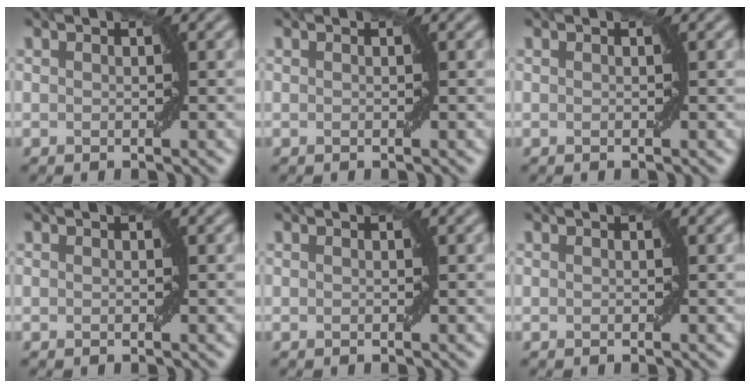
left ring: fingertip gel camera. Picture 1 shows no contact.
{"total": 0.0}
{"total": 0.0}
{"total": 0.0}
{"total": 0.0}
{"total": 0.0}